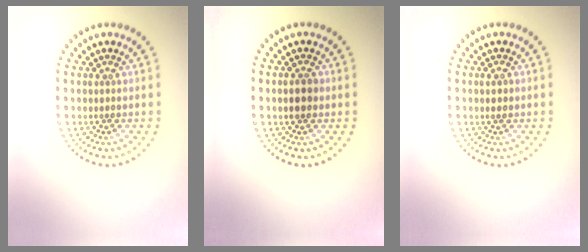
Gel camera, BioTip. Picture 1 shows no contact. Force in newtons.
{"total": 2.3, "press": 2.3, "slide": 0.0}
{"total": 1.0, "press": 1.0, "slide": 0.3}